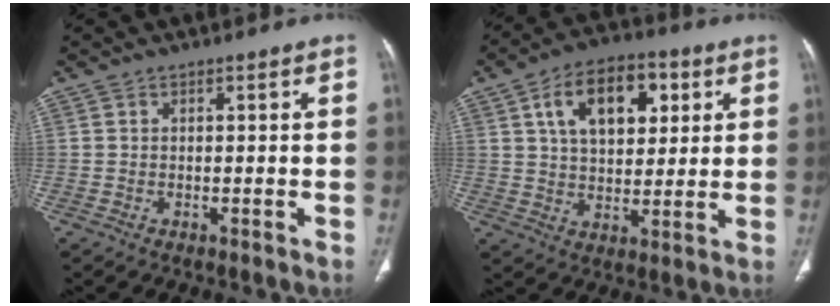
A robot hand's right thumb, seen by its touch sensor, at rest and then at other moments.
{"total": 14.9, "force": [5.2, 8.9, 10.7], "torque": [-0.136, -0.001, 0.085]}